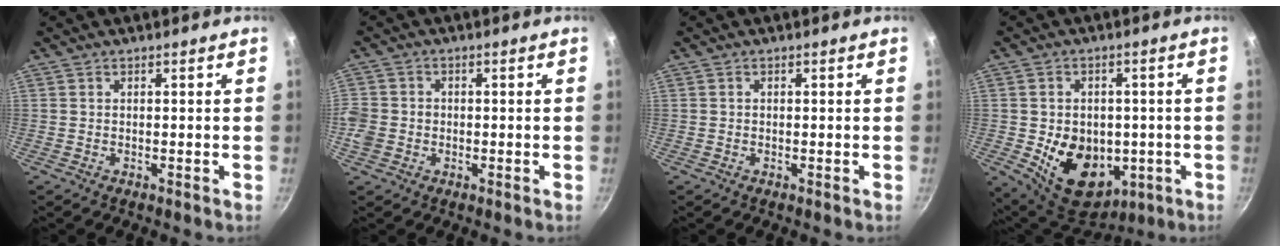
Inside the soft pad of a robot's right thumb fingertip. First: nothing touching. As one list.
[{"total": 5.5, "force": [-1.0, 4.8, 2.4], "torque": [-0.048, 0.014, -0.019]}, {"total": 0.0}, {"total": 15.1, "force": [-2.9, 10.8, 10.2], "torque": [-0.124, 0.000, -0.017]}]